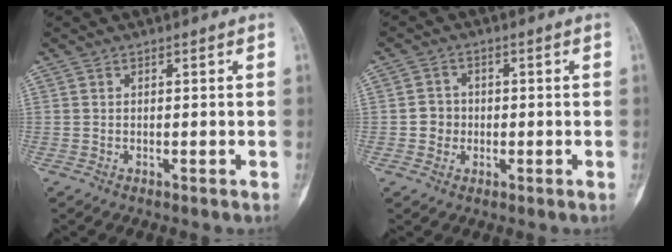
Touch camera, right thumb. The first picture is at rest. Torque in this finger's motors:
{"motor_torque": [0.72, 0.57, 0.30, -0.44, 0.08]}